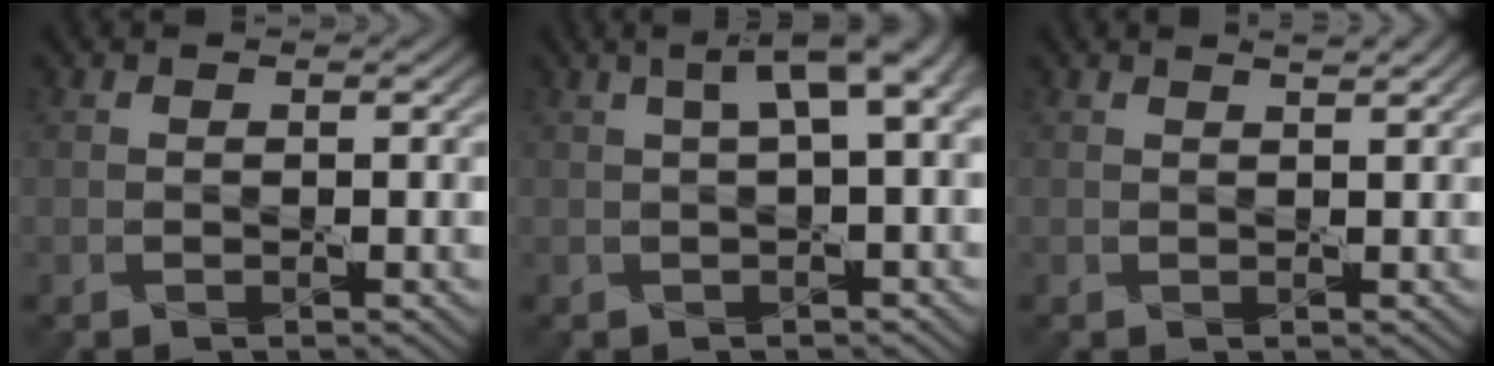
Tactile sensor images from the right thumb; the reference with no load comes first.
{"total": 5.3, "force": [1.5, 1.4, 4.9], "torque": [-0.065, 0.021, 0.021]}
{"total": 1.3, "force": [1.1, 0.1, 0.7], "torque": [-0.015, 0.002, 0.007]}